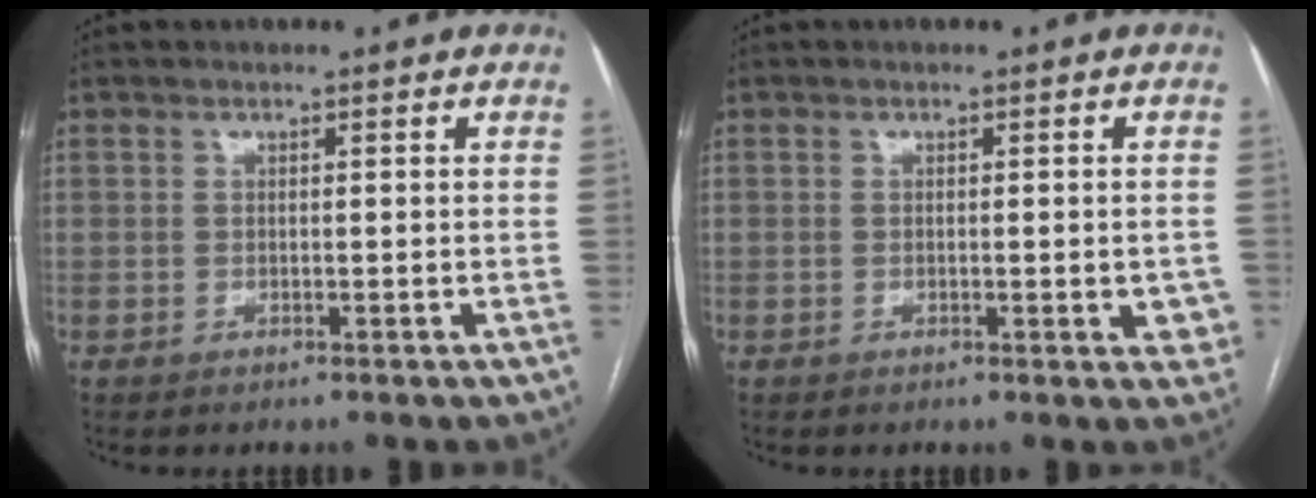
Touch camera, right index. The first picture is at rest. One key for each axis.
{"total": 3.4, "fx": -0.7, "fy": 1.2, "fz": 3.1, "tx": -0.028, "ty": -0.001, "tz": -0.005}